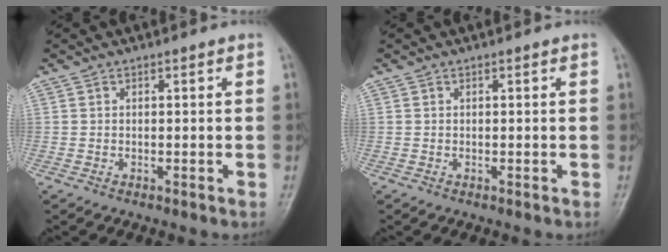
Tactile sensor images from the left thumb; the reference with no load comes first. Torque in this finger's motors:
{"motor_torque": [0.00, 0.00, -0.01, -0.02, 0.00]}